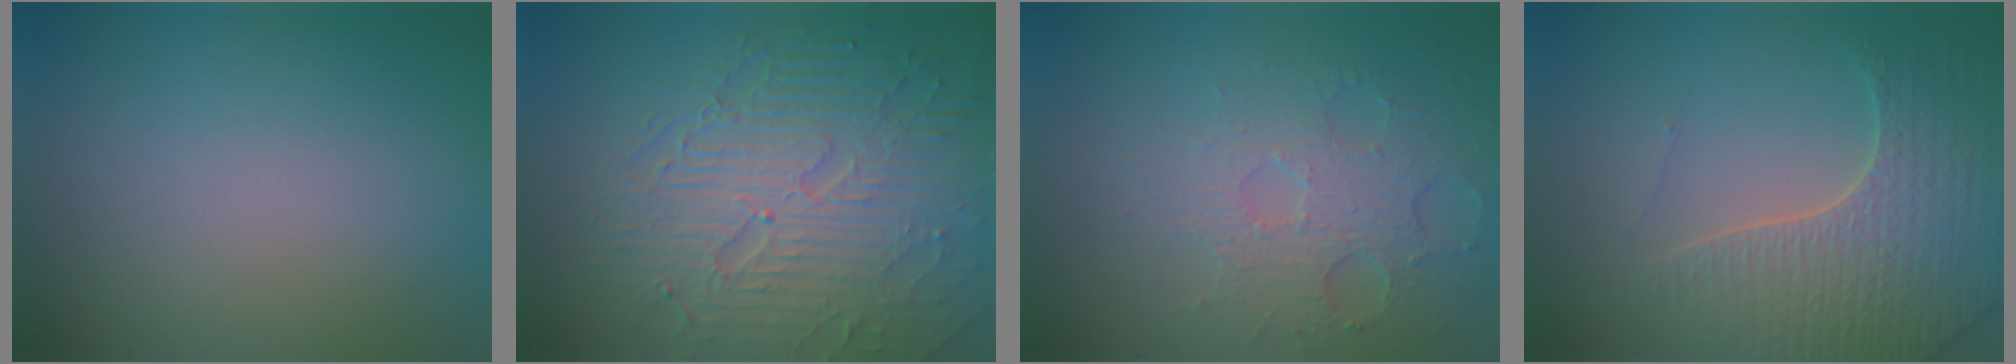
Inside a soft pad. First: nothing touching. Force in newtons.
{"total": 9.0, "press": 6.4, "slide": 6.4}
{"total": 3.6, "press": 3.2, "slide": 1.6}
{"total": 4.6, "press": 4.5, "slide": 1.1}